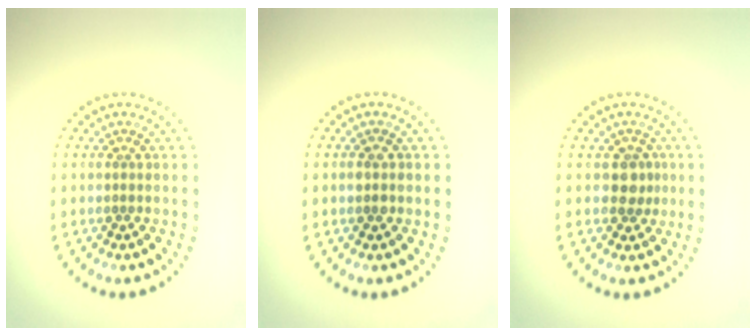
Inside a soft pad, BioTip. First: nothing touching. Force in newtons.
{"total": 1.5, "press": 1.5, "slide": 0.1}
{"total": 2.0, "press": 1.7, "slide": 1.0}